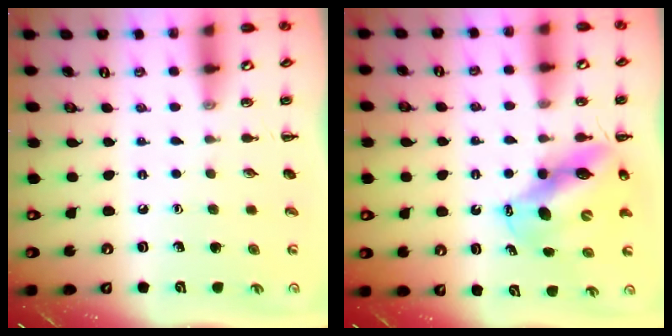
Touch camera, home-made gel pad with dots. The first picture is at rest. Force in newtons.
{"total": 11.6, "press": 11.2, "slide": 3.1}